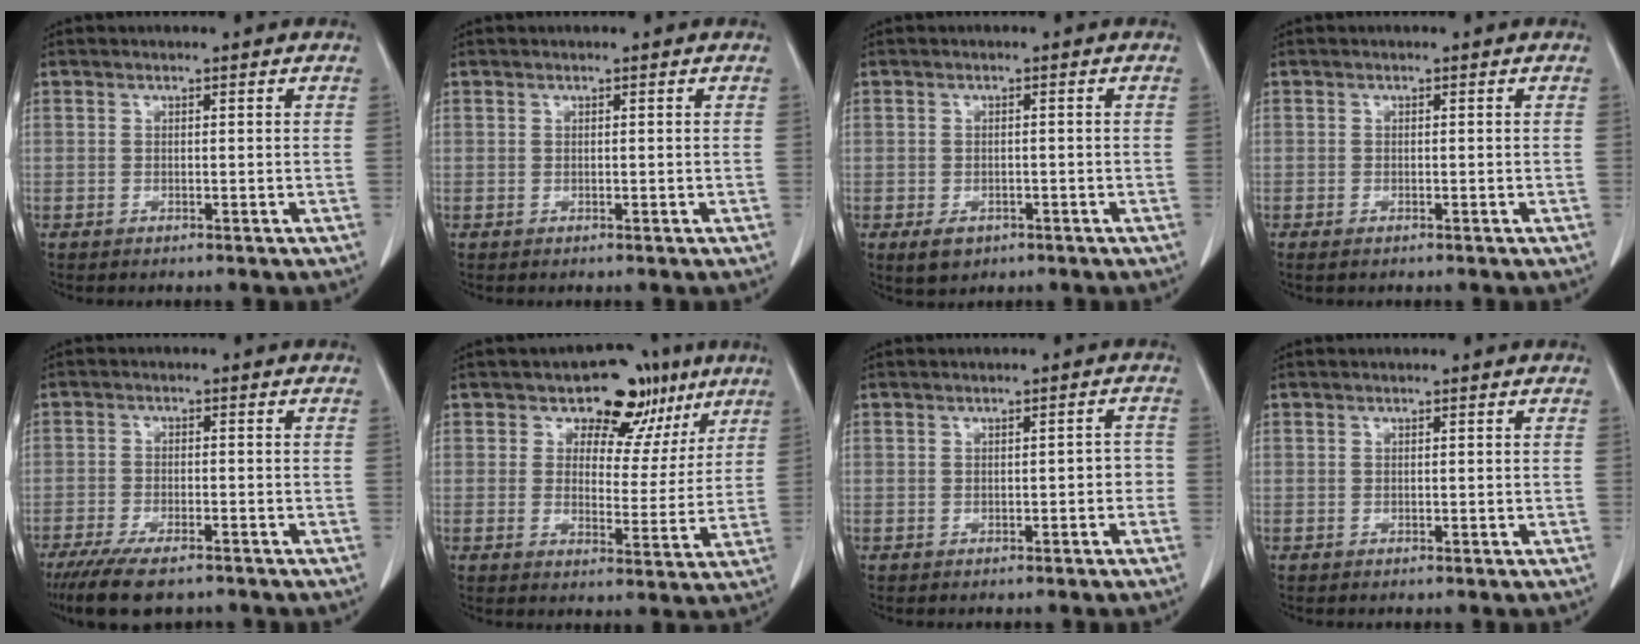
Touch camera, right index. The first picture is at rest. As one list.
[{"total": 0.0}, {"total": 3.3, "force": [-1.8, 2.1, 1.8], "torque": [-0.031, -0.003, -0.020]}, {"total": 1.0, "force": [-0.6, 0.3, 0.7], "torque": [-0.012, -0.001, -0.010]}, {"total": 9.3, "force": [-7.0, 2.5, 5.5], "torque": [-0.091, -0.019, -0.117]}, {"total": 9.3, "force": [5.4, 6.2, 4.2], "torque": [-0.034, 0.012, 0.072]}, {"total": 2.3, "force": [-0.8, 1.1, 1.9], "torque": [-0.019, 0.016, -0.011]}, {"total": 0.0}]